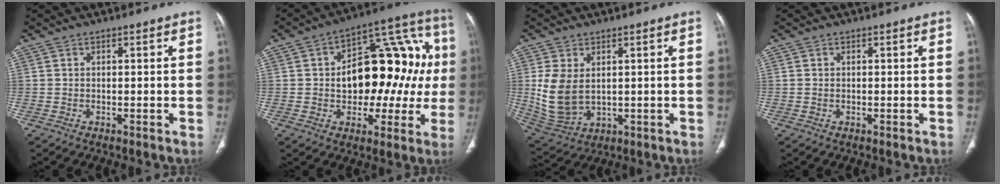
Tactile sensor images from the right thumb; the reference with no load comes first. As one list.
[{"total": 22.4, "force": [1.1, 13.3, 18.0], "torque": [-0.199, 0.041, 0.018]}, {"total": 10.1, "force": [1.3, 6.8, 7.3], "torque": [-0.143, -0.010, 0.047]}, {"total": 0.0}]